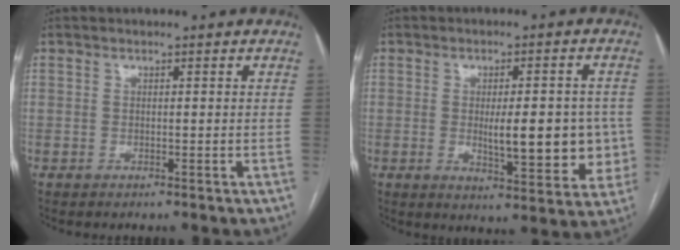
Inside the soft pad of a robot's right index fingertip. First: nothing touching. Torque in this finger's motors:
{"motor_torque": [1.25, 0.79, 0.31, 0.10]}